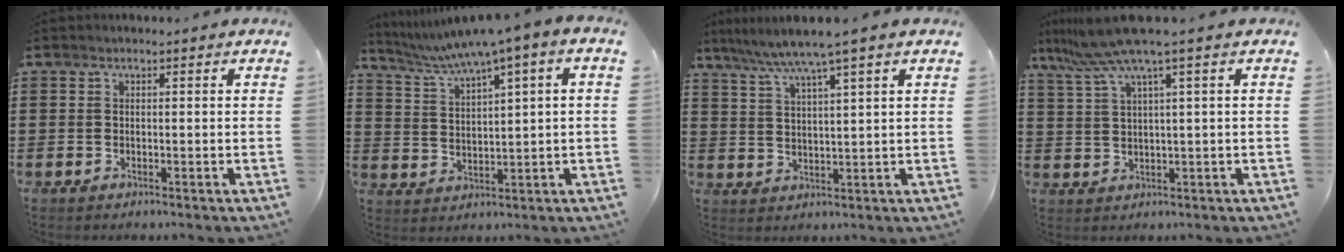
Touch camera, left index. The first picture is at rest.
{"total": 4.8, "force": [3.1, 0.0, 3.6], "torque": [-0.083, -0.018, 0.045]}
{"total": 5.7, "force": [4.3, -0.6, 3.6], "torque": [-0.083, -0.016, 0.071]}
{"total": 6.7, "force": [3.9, -0.6, 5.4], "torque": [-0.130, -0.023, 0.065]}